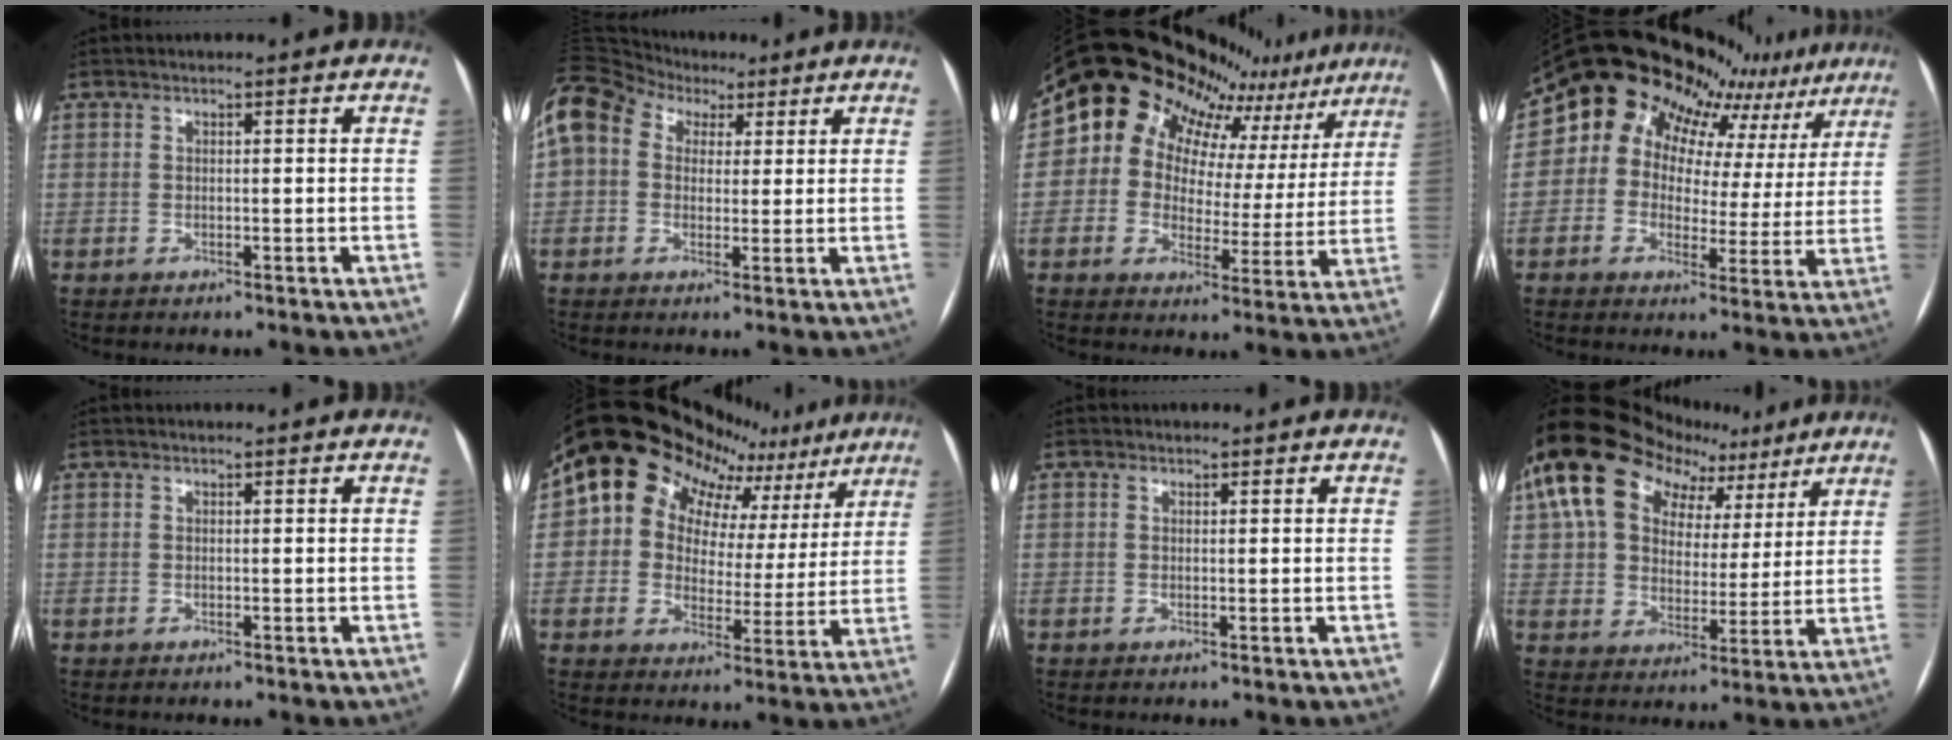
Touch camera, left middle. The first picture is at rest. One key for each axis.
{"total": 16.3, "fx": 7.1, "fy": 12.3, "fz": 8.1, "tx": -0.228, "ty": 0.093, "tz": 0.132}
{"total": 19.8, "fx": 14.6, "fy": 11.2, "fz": 7.2, "tx": -0.098, "ty": 0.058, "tz": 0.166}
{"total": 17.5, "fx": 14.2, "fy": 8.1, "fz": 6.3, "tx": -0.084, "ty": 0.035, "tz": 0.155}
{"total": 0.0}
{"total": 17.9, "fx": 12.0, "fy": 11.7, "fz": 6.3, "tx": -0.084, "ty": 0.055, "tz": 0.141}
{"total": 0.8, "fx": -0.3, "fy": -0.3, "fz": -0.6, "tx": 0.009, "ty": -0.004, "tz": -0.004}
{"total": 18.0, "fx": 10.3, "fy": 11.5, "fz": 9.1, "tx": -0.152, "ty": 0.066, "tz": 0.173}